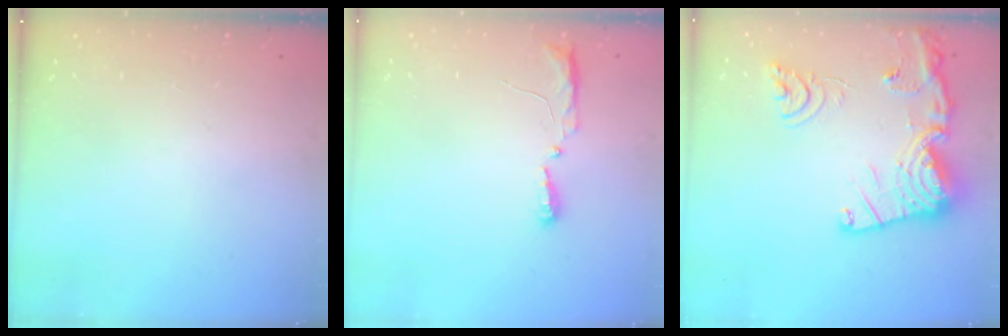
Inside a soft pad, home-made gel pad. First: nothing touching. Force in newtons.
{"total": 8.2, "press": 5.2, "slide": 6.2}
{"total": 21.7, "press": 21.5, "slide": 2.2}